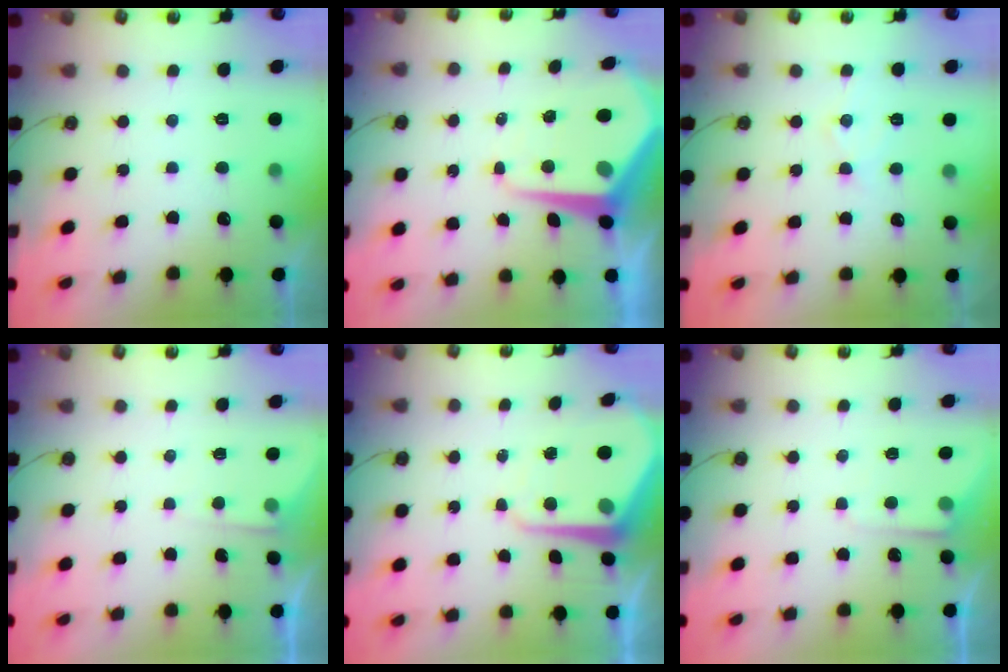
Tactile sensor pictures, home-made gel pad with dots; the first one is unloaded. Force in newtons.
{"total": 10.5, "press": 10.5, "slide": 0.8}
{"total": 7.1, "press": 7.1, "slide": 0.4}
{"total": 2.7, "press": 2.7, "slide": 0.4}
{"total": 8.0, "press": 7.9, "slide": 0.6}
{"total": 3.9, "press": 3.9, "slide": 0.5}